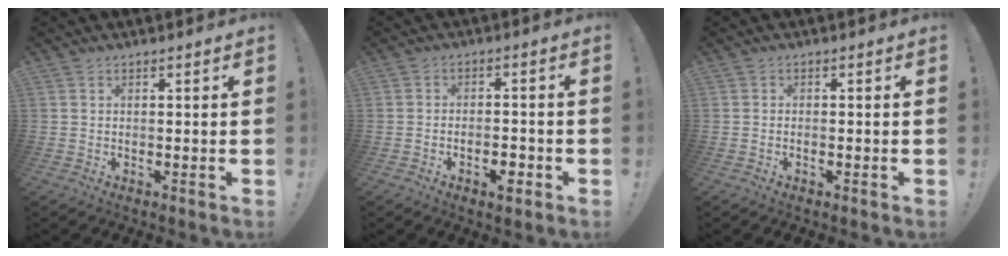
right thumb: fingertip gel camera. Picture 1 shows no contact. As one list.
[{"total": 4.6, "force": [-2.4, 2.3, 3.1], "torque": [-0.037, 0.013, -0.041]}, {"total": 0.7, "force": [-0.5, 0.3, 0.5], "torque": [-0.009, 0.000, -0.009]}]